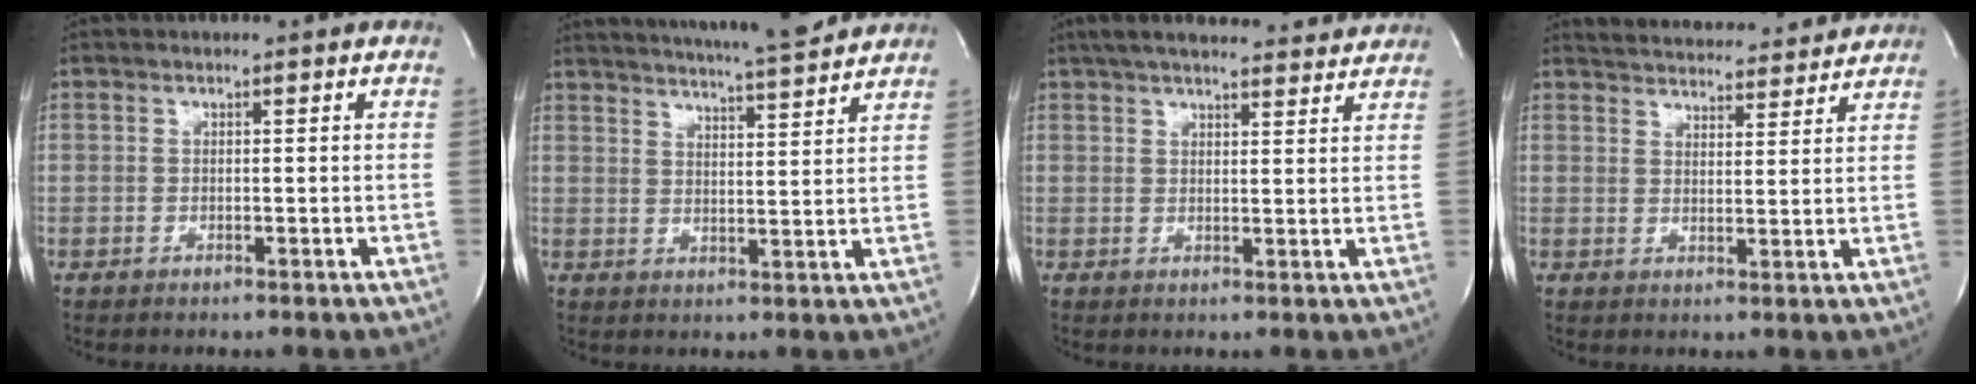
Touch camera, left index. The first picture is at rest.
{"total": 15.6, "force": [14.3, 0.8, 6.3], "torque": [-0.108, 0.002, 0.198]}
{"total": 16.3, "force": [14.6, 3.1, 6.5], "torque": [-0.096, 0.034, 0.196]}
{"total": 13.5, "force": [13.0, 2.2, 2.8], "torque": [-0.037, 0.011, 0.167]}